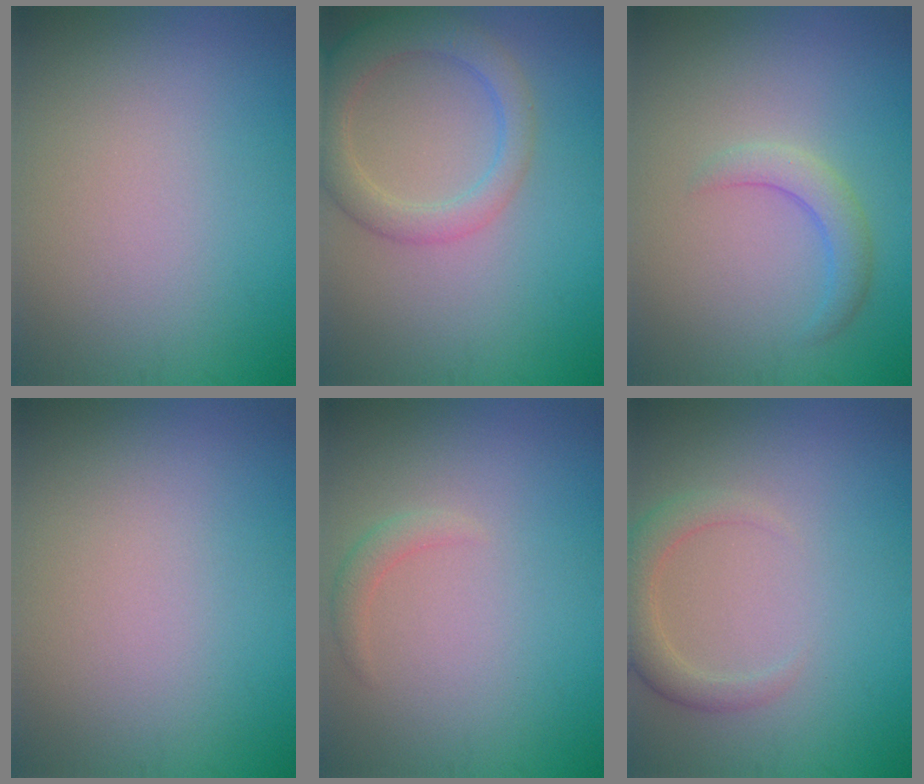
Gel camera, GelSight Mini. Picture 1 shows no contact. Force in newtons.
{"total": 4.2, "press": 4.2, "slide": 0.2}
{"total": 2.3, "press": 2.2, "slide": 0.2}
{"total": 0.0}
{"total": 1.2, "press": 1.2, "slide": 0.2}
{"total": 2.8, "press": 2.8, "slide": 0.4}